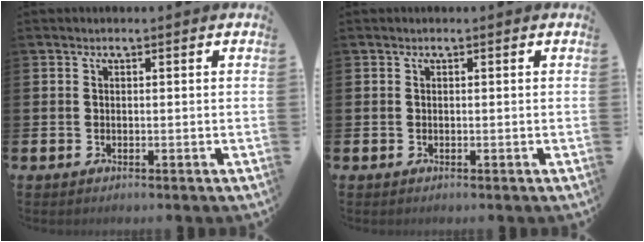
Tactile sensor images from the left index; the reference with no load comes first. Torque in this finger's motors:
{"motor_torque": [-0.02, -0.01, 0.01, 0.00]}